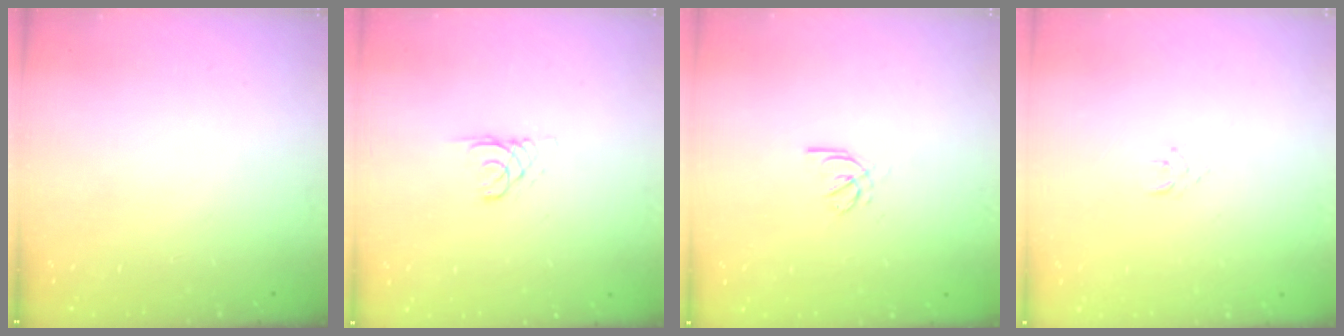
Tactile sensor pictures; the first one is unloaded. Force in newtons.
{"total": 1.1, "press": 1.1, "slide": 0.1}
{"total": 3.2, "press": 3.2, "slide": 0.7}
{"total": 4.8, "press": 4.8, "slide": 0.3}